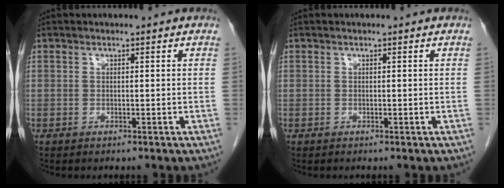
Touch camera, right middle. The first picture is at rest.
{"total": 0.0}